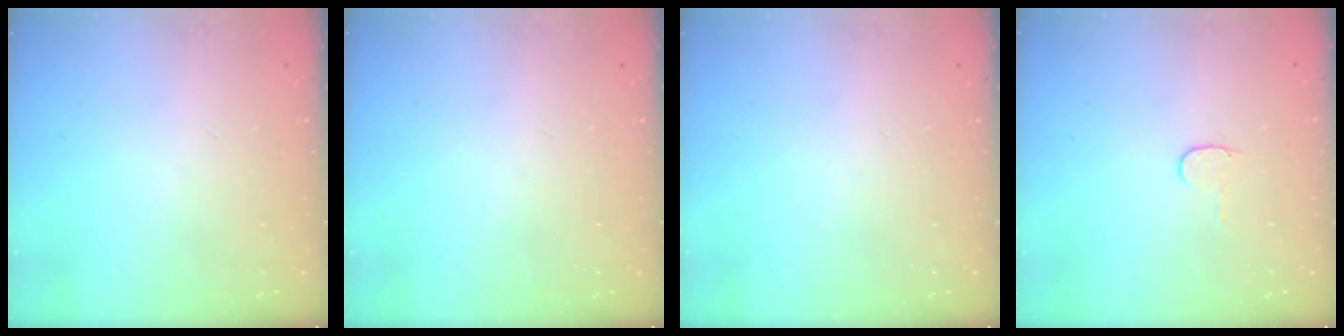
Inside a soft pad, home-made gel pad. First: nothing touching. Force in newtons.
{"total": 0.0}
{"total": 0.0}
{"total": 3.6, "press": 3.6, "slide": 0.4}